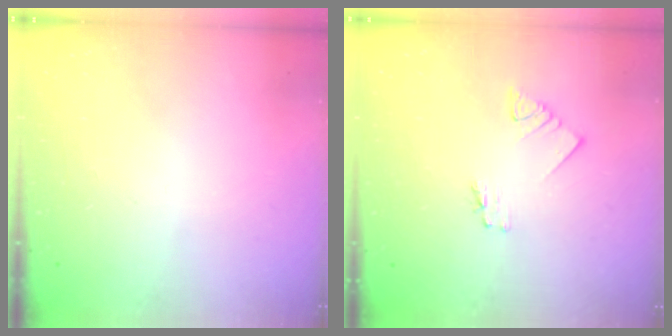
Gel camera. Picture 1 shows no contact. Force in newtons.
{"total": 1.2, "press": 1.2, "slide": 0.1}